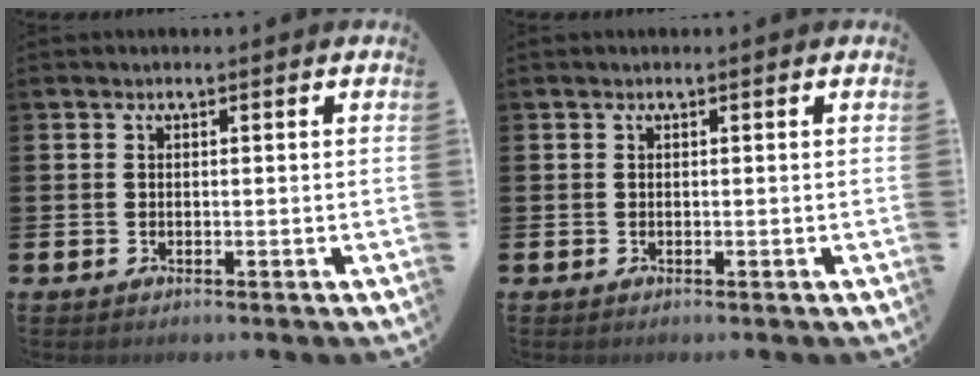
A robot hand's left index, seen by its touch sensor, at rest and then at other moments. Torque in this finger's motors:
{"motor_torque": [-0.03, 0.00, 0.00, -0.01]}